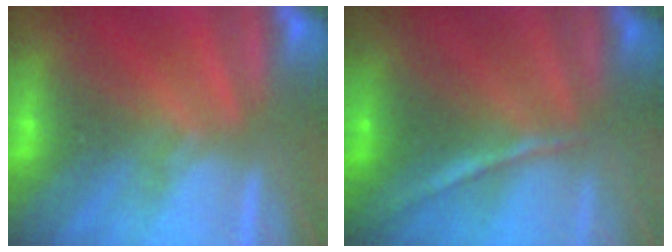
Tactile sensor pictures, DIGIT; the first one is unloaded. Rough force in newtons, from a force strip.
{"total": 1.4}